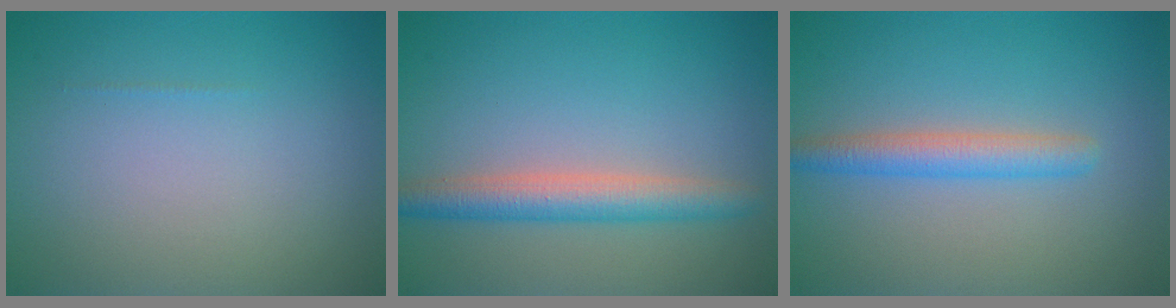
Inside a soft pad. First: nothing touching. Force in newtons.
{"total": 3.8, "press": 3.8, "slide": 0.1}
{"total": 2.9, "press": 2.9, "slide": 0.0}